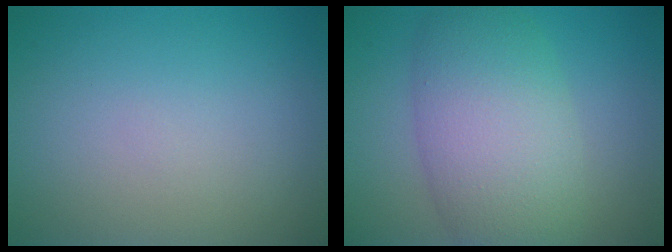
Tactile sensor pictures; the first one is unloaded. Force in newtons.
{"total": 8.1, "press": 8.1, "slide": 0.3}